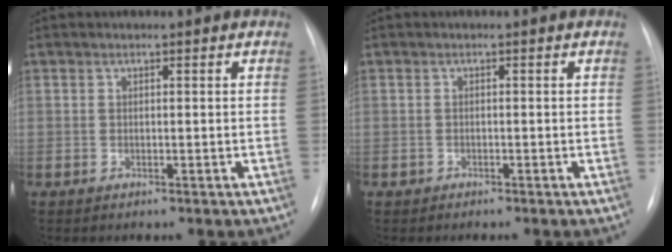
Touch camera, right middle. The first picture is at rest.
{"total": 0.6, "force": [-0.5, 0.4, 0.0], "torque": [-0.005, 0.002, -0.010]}